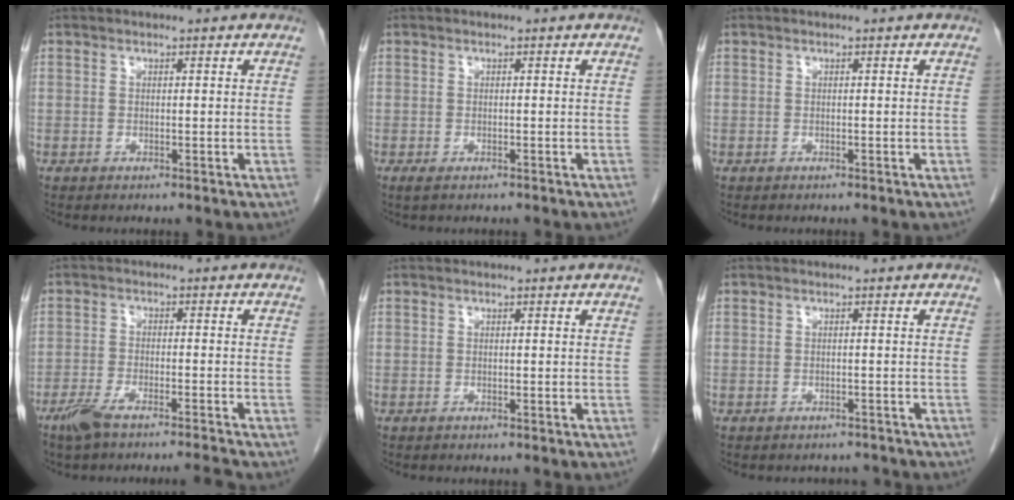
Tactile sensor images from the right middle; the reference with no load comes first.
{"total": 1.1, "force": [-0.8, 0.4, 0.7], "torque": [-0.014, -0.002, -0.009]}
{"total": 0.0}
{"total": 6.3, "force": [-5.4, -0.4, 3.3], "torque": [-0.059, -0.011, -0.096]}
{"total": 0.0}
{"total": 3.4, "force": [-3.1, 1.4, 0.1], "torque": [-0.002, 0.003, -0.038]}